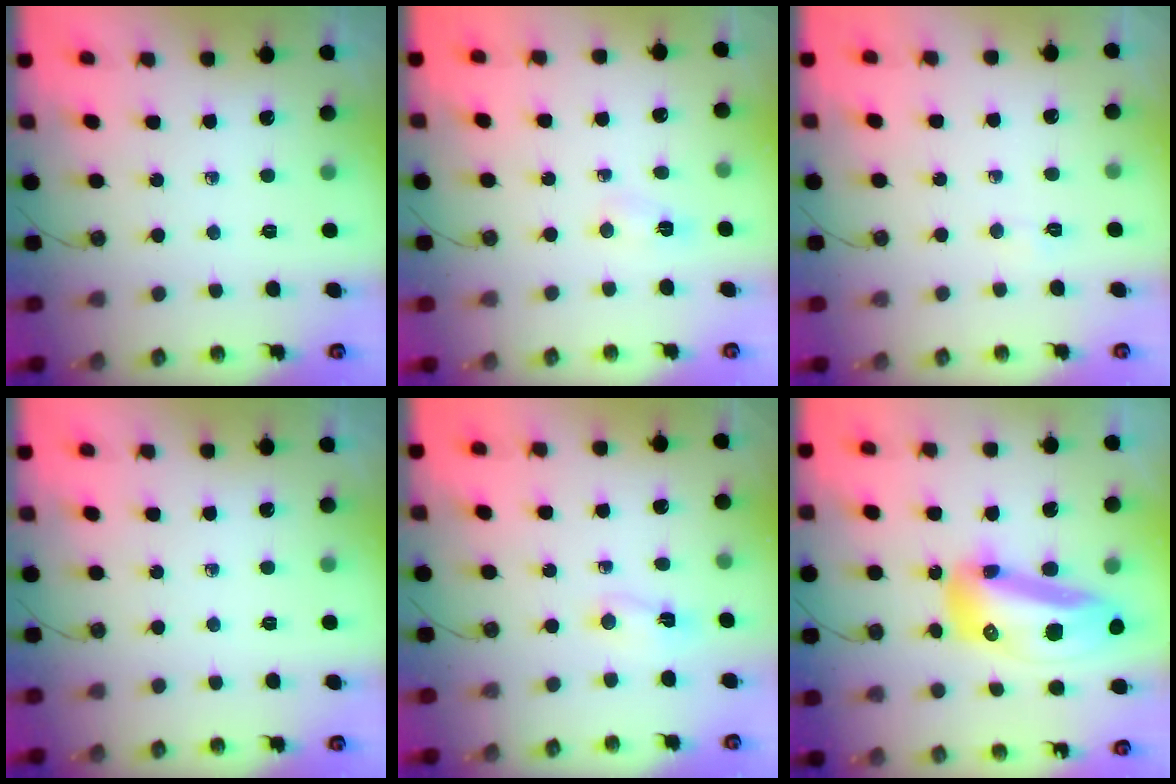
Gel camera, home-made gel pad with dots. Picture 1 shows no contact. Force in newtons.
{"total": 3.2, "press": 3.2, "slide": 0.5}
{"total": 2.3, "press": 2.3, "slide": 0.3}
{"total": 0.0}
{"total": 2.2, "press": 1.9, "slide": 1.1}
{"total": 19.9, "press": 19.7, "slide": 2.5}